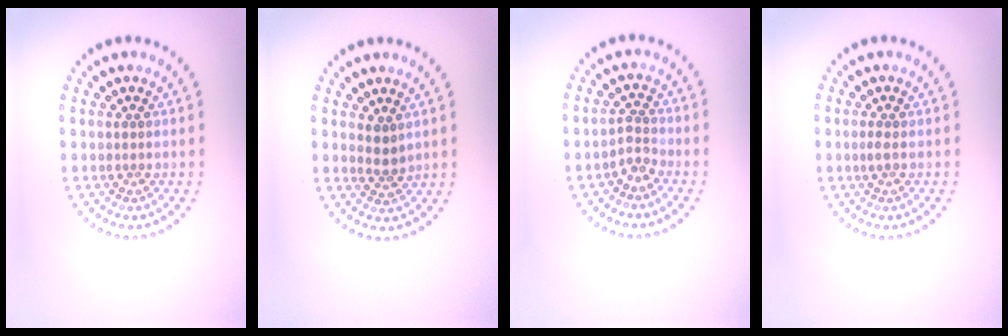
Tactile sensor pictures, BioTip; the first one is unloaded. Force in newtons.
{"total": 1.6, "press": 1.3, "slide": 0.9}
{"total": 1.7, "press": 1.1, "slide": 1.3}
{"total": 0.6, "press": 0.6, "slide": 0.2}